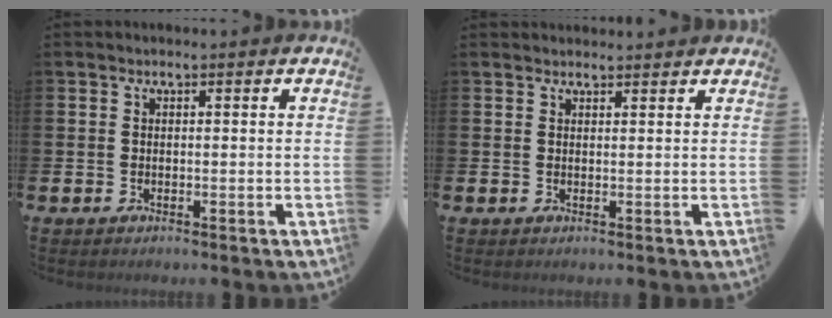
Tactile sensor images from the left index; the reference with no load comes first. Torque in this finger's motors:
{"motor_torque": [0.05, -0.27, 0.08, 0.04]}